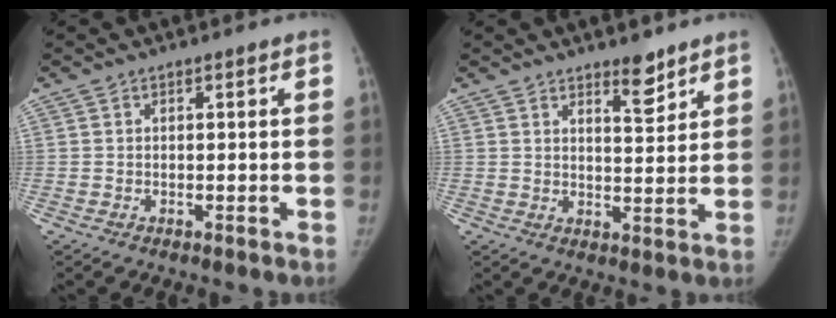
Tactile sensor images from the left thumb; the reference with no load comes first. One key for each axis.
{"total": 4.9, "fx": 3.8, "fy": 1.6, "fz": 2.7, "tx": -0.024, "ty": -0.032, "tz": 0.058}